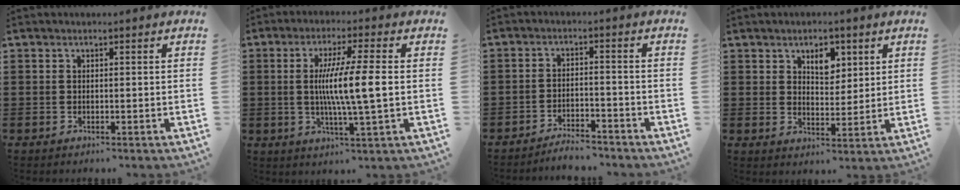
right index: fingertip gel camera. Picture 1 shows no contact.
{"total": 8.8, "force": [0.3, 0.2, 8.8], "torque": [-0.158, -0.003, 0.000]}
{"total": 3.6, "force": [-3.5, 0.2, 0.6], "torque": [-0.015, 0.005, -0.073]}
{"total": 4.9, "force": [2.7, 2.9, 2.8], "torque": [-0.041, 0.003, 0.043]}